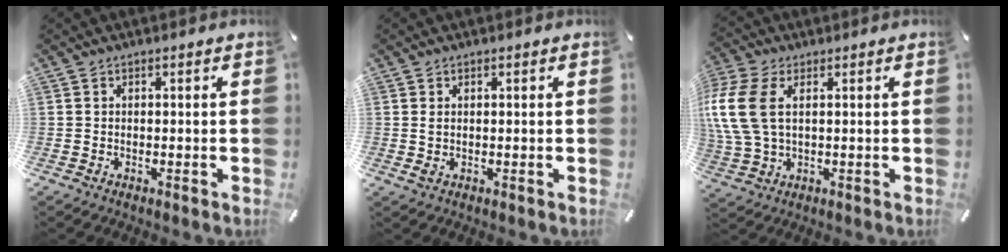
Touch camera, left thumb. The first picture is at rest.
{"total": 1.3, "force": [0.3, 0.7, 1.0], "torque": [-0.021, 0.002, 0.006]}
{"total": 11.1, "force": [2.5, 6.9, 8.4], "torque": [-0.202, -0.001, 0.047]}